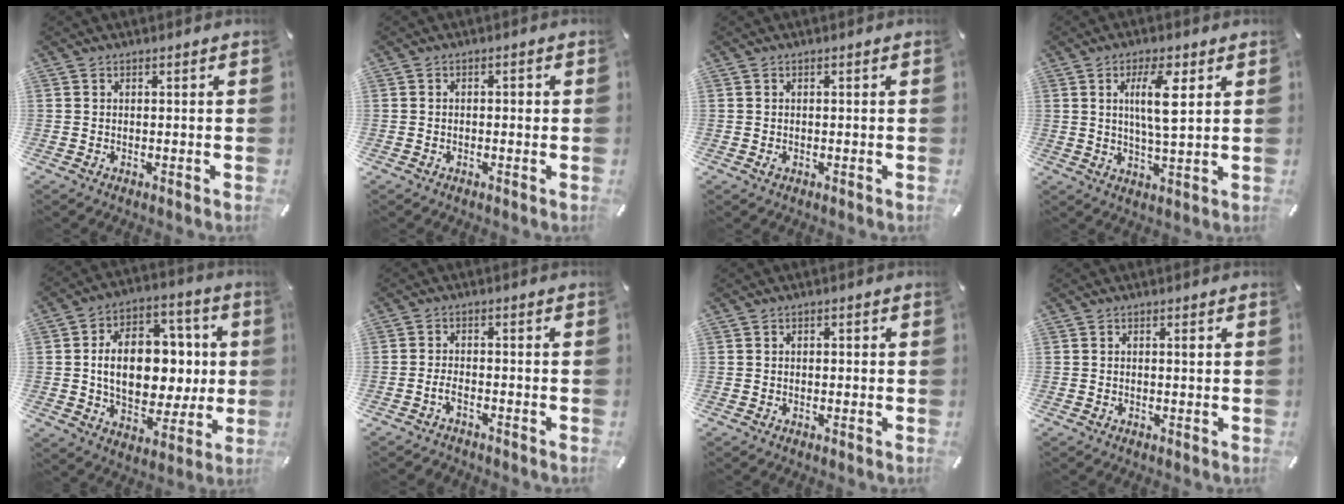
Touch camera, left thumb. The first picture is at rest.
{"total": 1.4, "force": [-0.4, 0.8, 1.1], "torque": [-0.022, 0.006, -0.010]}
{"total": 0.8, "force": [-0.3, 0.5, 0.6], "torque": [-0.010, -0.002, -0.005]}
{"total": 9.3, "force": [3.1, 2.6, 8.4], "torque": [-0.161, -0.011, 0.041]}
{"total": 17.2, "force": [0.2, 12.3, 12.0], "torque": [-0.212, -0.001, 0.007]}
{"total": 3.0, "force": [-2.0, 1.3, 1.8], "torque": [-0.037, 0.009, -0.039]}
{"total": 0.8, "force": [-0.2, 0.6, 0.5], "torque": [-0.010, 0.004, -0.006]}
{"total": 0.9, "force": [0.1, 0.2, 0.8], "torque": [-0.015, 0.000, 0.001]}